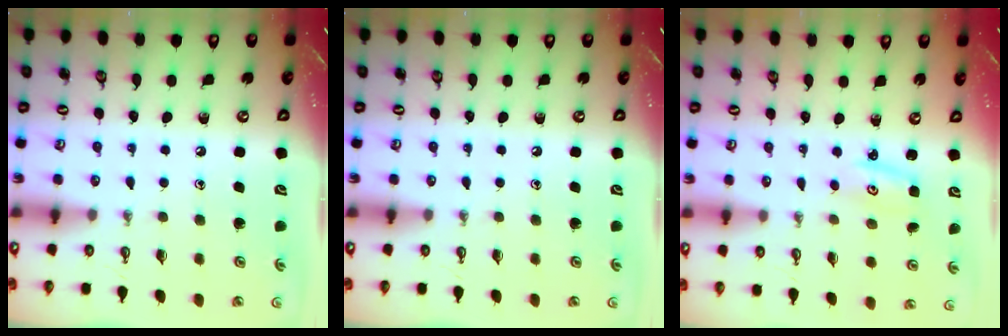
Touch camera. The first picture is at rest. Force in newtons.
{"total": 0.0}
{"total": 2.6, "press": 2.6, "slide": 0.3}